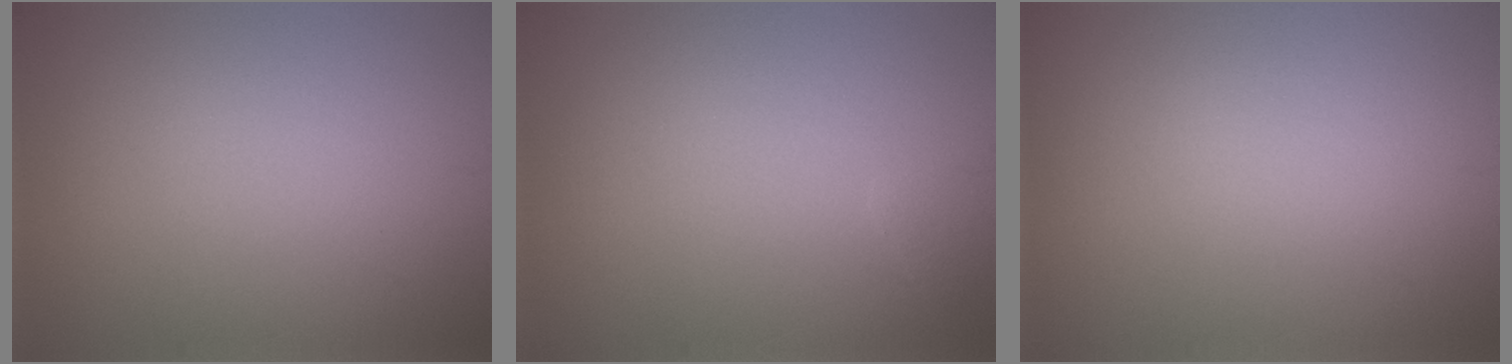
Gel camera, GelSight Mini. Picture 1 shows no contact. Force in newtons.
{"total": 0.8, "press": 0.8, "slide": 0.0}
{"total": 0.0}